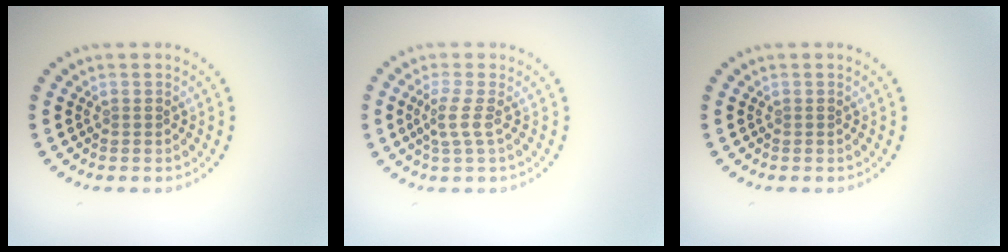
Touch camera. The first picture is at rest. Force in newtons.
{"total": 1.9, "press": 1.3, "slide": 1.3}
{"total": 0.0}